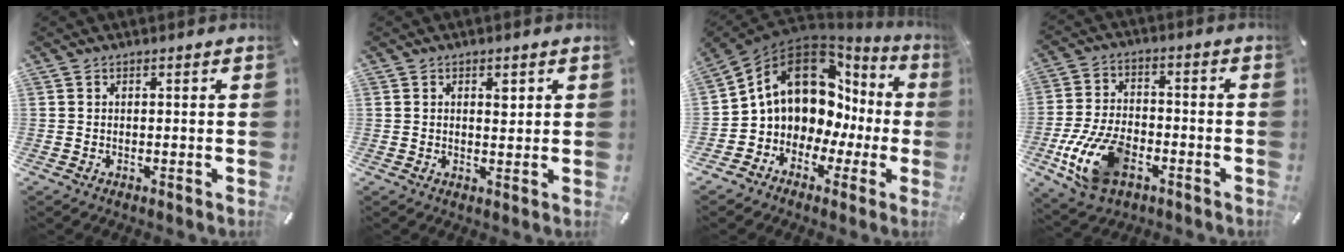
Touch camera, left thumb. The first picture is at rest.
{"total": 2.4, "force": [0.9, 1.4, 1.7], "torque": [-0.013, -0.006, 0.010]}
{"total": 13.8, "force": [5.1, 10.8, 7.0], "torque": [-0.119, -0.043, 0.096]}
{"total": 14.0, "force": [-5.8, 8.5, 9.4], "torque": [-0.198, 0.023, -0.100]}